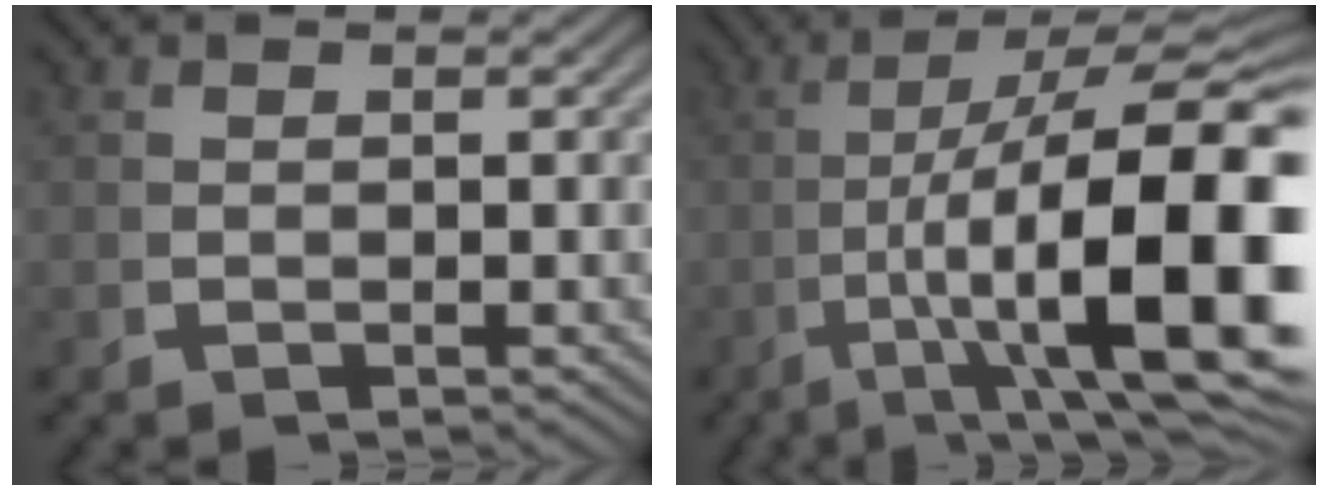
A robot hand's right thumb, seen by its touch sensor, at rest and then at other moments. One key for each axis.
{"total": 15.9, "fx": -1.0, "fy": 7.0, "fz": 14.3, "tx": -0.243, "ty": -0.040, "tz": 0.015}